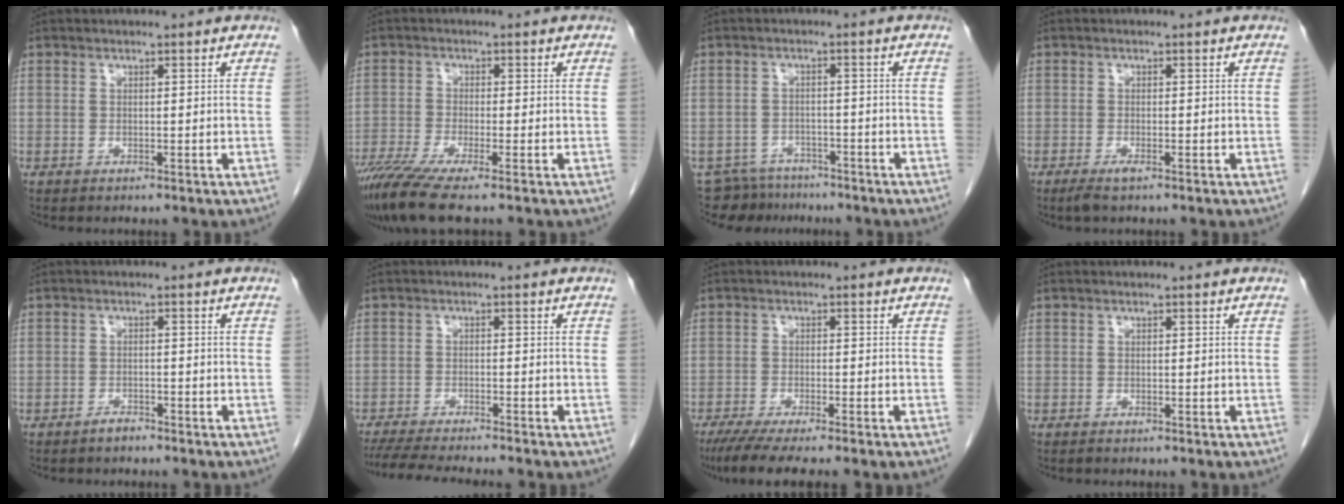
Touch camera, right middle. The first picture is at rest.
{"total": 7.1, "force": [-5.4, -0.2, 4.7], "torque": [-0.085, -0.021, -0.096]}
{"total": 6.8, "force": [-6.1, 3.0, 0.0], "torque": [0.005, 0.003, -0.089]}
{"total": 1.7, "force": [-1.2, 0.2, 1.2], "torque": [-0.028, -0.004, -0.022]}
{"total": 1.4, "force": [-1.3, 0.4, 0.4], "torque": [-0.008, 0.001, -0.020]}
{"total": 9.8, "force": [-8.7, 0.0, 4.4], "torque": [-0.062, -0.016, -0.137]}
{"total": 7.5, "force": [-5.8, 0.4, 4.7], "torque": [-0.071, -0.017, -0.091]}
{"total": 0.0}